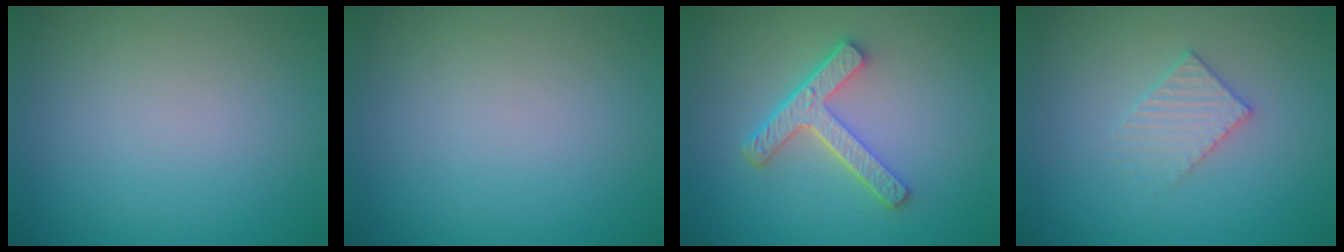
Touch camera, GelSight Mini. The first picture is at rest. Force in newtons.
{"total": 0.0}
{"total": 4.4, "press": 3.3, "slide": 2.9}
{"total": 2.1, "press": 2.0, "slide": 0.3}